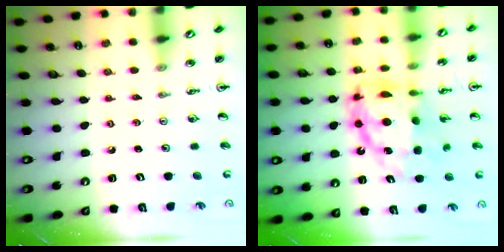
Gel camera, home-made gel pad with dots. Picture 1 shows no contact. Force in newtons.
{"total": 14.9, "press": 14.9, "slide": 1.5}